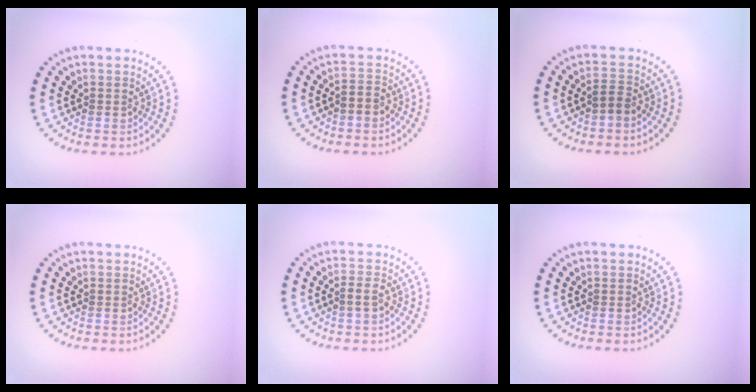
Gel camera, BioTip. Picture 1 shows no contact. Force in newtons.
{"total": 1.7, "press": 1.3, "slide": 1.0}
{"total": 1.3, "press": 1.0, "slide": 0.8}
{"total": 0.0}
{"total": 1.3, "press": 1.2, "slide": 0.4}
{"total": 0.0}